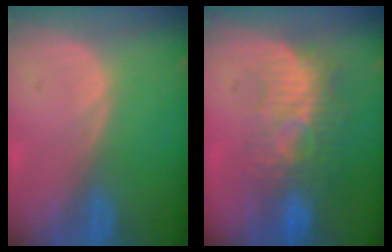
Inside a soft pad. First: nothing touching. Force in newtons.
{"total": 9.1, "press": 8.3, "slide": 3.7}